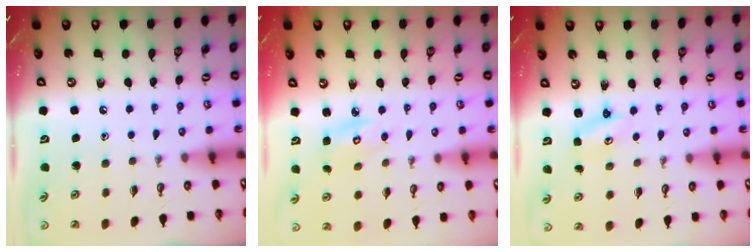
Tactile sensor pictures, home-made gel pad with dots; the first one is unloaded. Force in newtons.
{"total": 3.7, "press": 3.7, "slide": 0.2}
{"total": 2.4, "press": 2.4, "slide": 0.2}